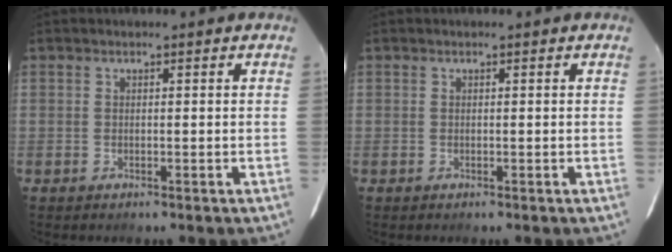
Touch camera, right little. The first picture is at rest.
{"total": 0.0}